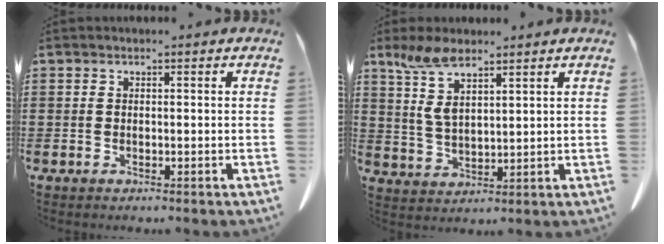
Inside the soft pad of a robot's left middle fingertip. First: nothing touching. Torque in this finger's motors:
{"motor_torque": [0.57, 0.49, 0.08, 0.03]}